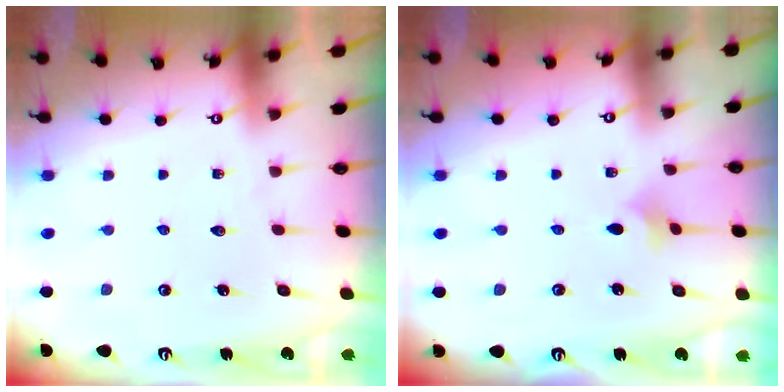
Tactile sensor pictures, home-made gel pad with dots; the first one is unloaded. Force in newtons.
{"total": 2.3, "press": 2.2, "slide": 0.5}